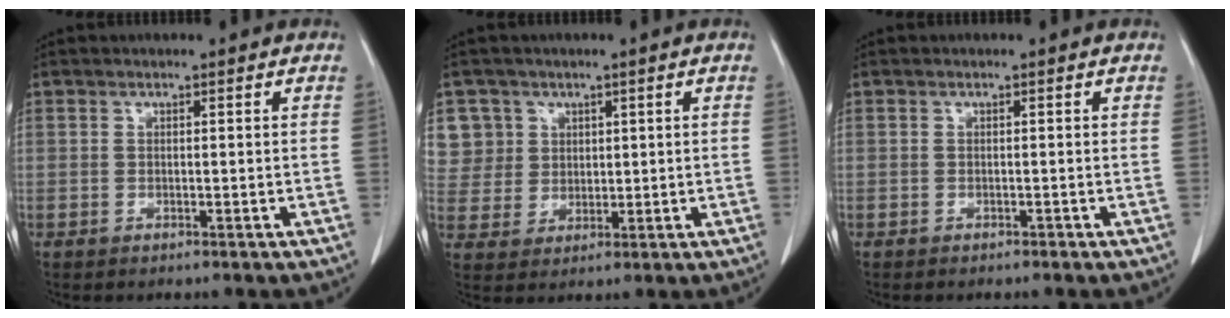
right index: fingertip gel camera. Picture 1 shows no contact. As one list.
[{"total": 7.7, "force": [3.3, 6.9, 0.1], "torque": [0.005, 0.018, 0.078]}, {"total": 0.8, "force": [-0.7, 0.2, 0.3], "torque": [-0.007, -0.001, -0.010]}]